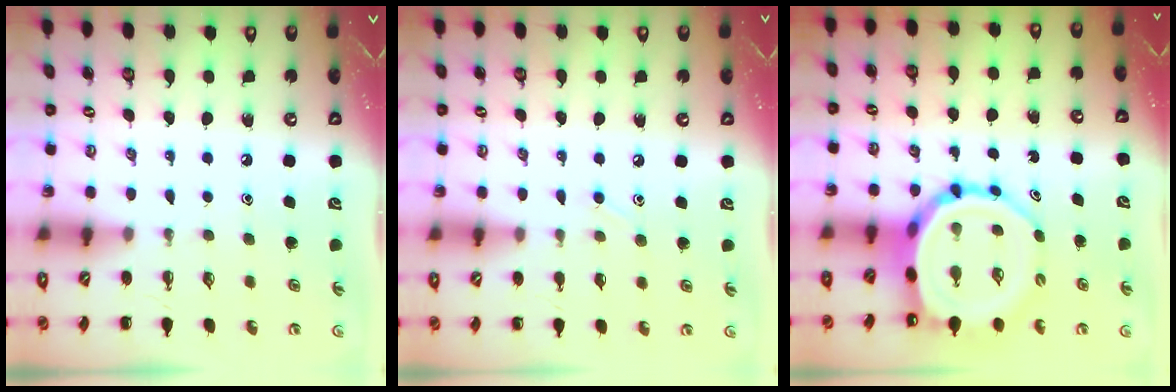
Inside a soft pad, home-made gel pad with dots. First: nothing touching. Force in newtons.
{"total": 4.8, "press": 4.4, "slide": 1.7}
{"total": 12.1, "press": 11.6, "slide": 3.5}